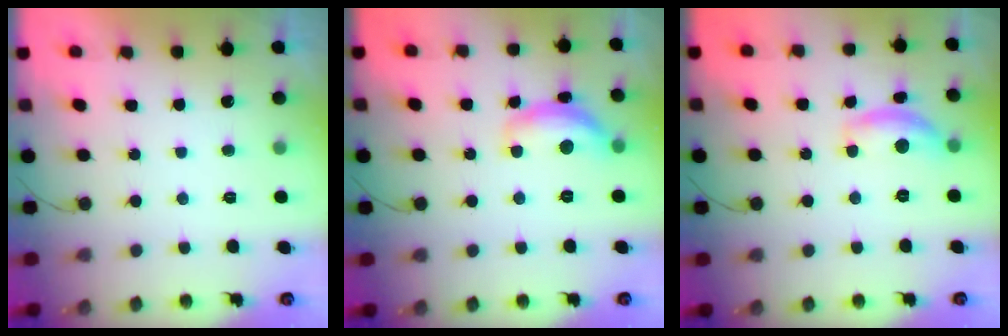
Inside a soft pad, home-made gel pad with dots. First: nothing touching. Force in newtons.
{"total": 12.2, "press": 12.2, "slide": 0.6}
{"total": 11.2, "press": 11.2, "slide": 0.8}